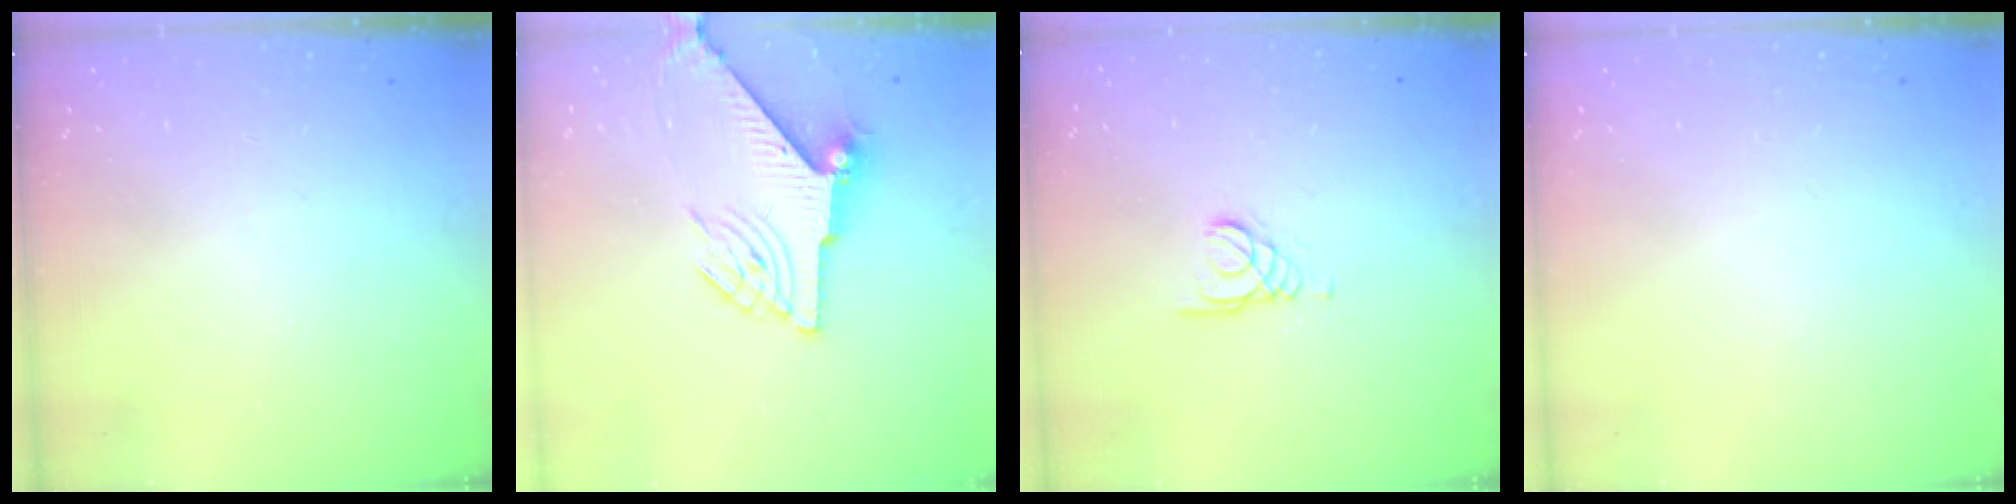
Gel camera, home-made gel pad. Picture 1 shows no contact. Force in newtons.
{"total": 9.6, "press": 9.5, "slide": 1.0}
{"total": 1.3, "press": 1.3, "slide": 0.1}
{"total": 0.0}